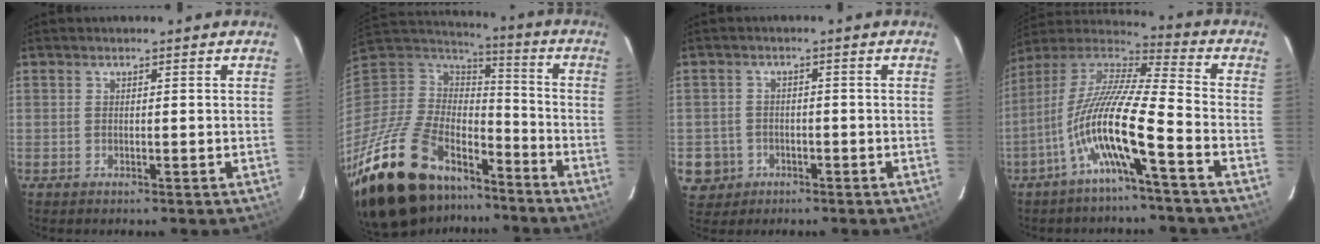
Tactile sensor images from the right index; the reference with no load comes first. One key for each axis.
{"total": 31.0, "fx": -21.4, "fy": 15.8, "fz": 16.0, "tx": -0.351, "ty": -0.012, "tz": -0.336}
{"total": 6.3, "fx": -2.0, "fy": 5.8, "fz": 1.2, "tx": -0.047, "ty": 0.018, "tz": -0.021}
{"total": 14.6, "fx": -5.9, "fy": 1.0, "fz": 13.3, "tx": -0.240, "ty": -0.006, "tz": -0.119}